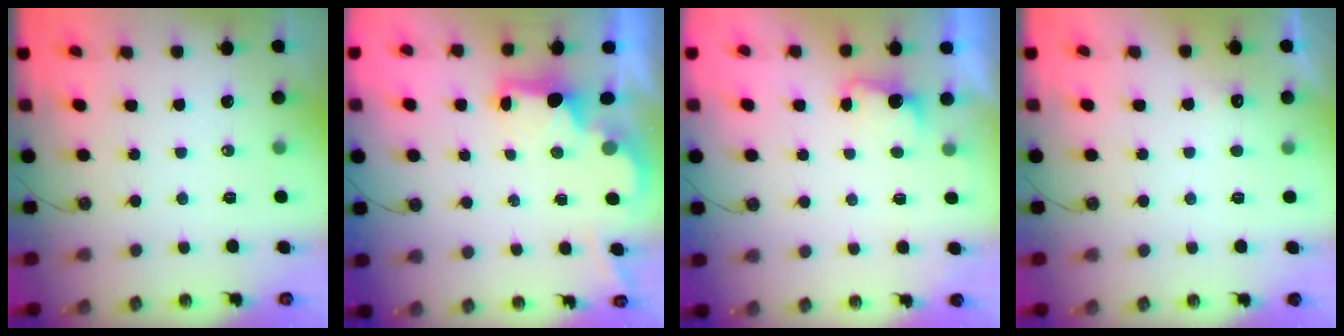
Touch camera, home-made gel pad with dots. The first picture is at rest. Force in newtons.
{"total": 2.1, "press": 2.0, "slide": 0.8}
{"total": 1.9, "press": 1.7, "slide": 0.8}
{"total": 5.2, "press": 5.0, "slide": 1.2}